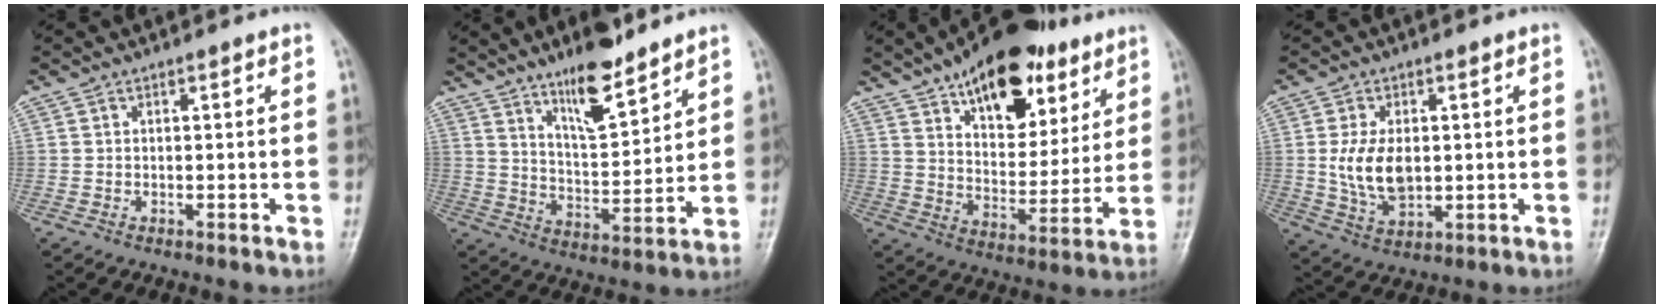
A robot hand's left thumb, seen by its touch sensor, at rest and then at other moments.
{"total": 11.9, "force": [8.7, 3.2, 7.4], "torque": [-0.111, -0.063, 0.156]}
{"total": 21.8, "force": [12.8, 10.9, 13.9], "torque": [-0.165, -0.042, 0.203]}
{"total": 9.0, "force": [0.5, 5.6, 7.1], "torque": [-0.126, -0.010, 0.018]}